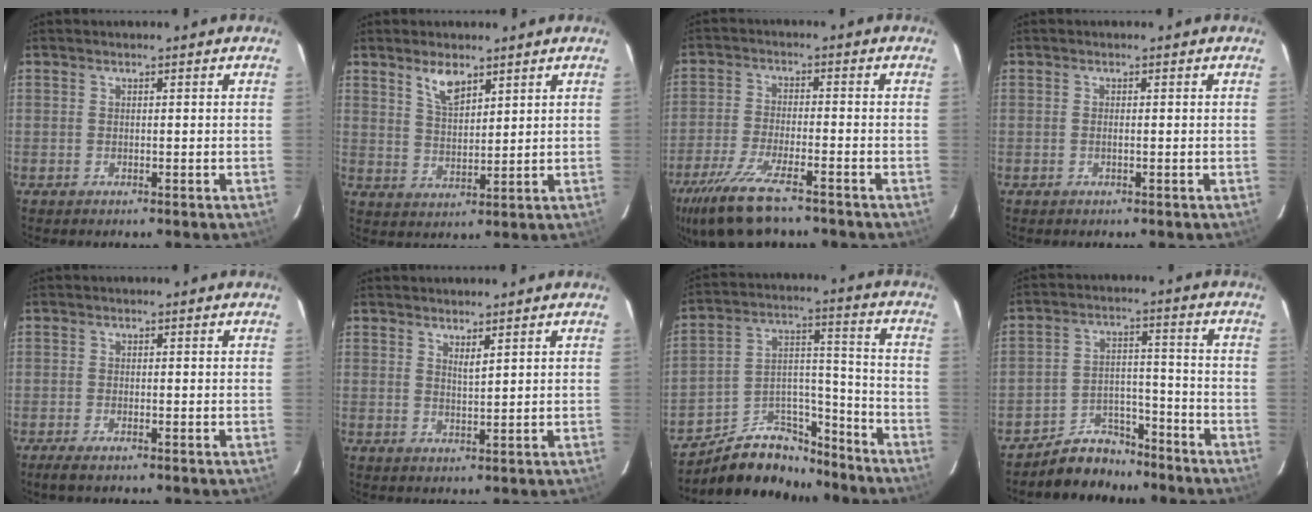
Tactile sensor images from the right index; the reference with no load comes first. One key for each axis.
{"total": 5.6, "fx": 3.8, "fy": 2.2, "fz": 3.4, "tx": -0.060, "ty": 0.002, "tz": 0.075}
{"total": 13.9, "fx": -10.2, "fy": 3.7, "fz": 8.7, "tx": -0.202, "ty": -0.043, "tz": -0.186}
{"total": 0.5, "fx": -0.1, "fy": 0.1, "fz": 0.5, "tx": -0.010, "ty": 0.001, "tz": -0.004}
{"total": 2.6, "fx": -2.0, "fy": 0.5, "fz": 1.6, "tx": -0.040, "ty": -0.006, "tz": -0.038}
{"total": 2.0, "fx": 1.4, "fy": 0.2, "fz": 1.3, "tx": -0.022, "ty": -0.002, "tz": 0.024}
{"total": 15.2, "fx": -12.4, "fy": 7.2, "fz": 5.2, "tx": -0.091, "ty": 0.060, "tz": -0.188}
{"total": 8.8, "fx": -7.8, "fy": 3.9, "fz": 0.7, "tx": -0.028, "ty": 0.032, "tz": -0.123}